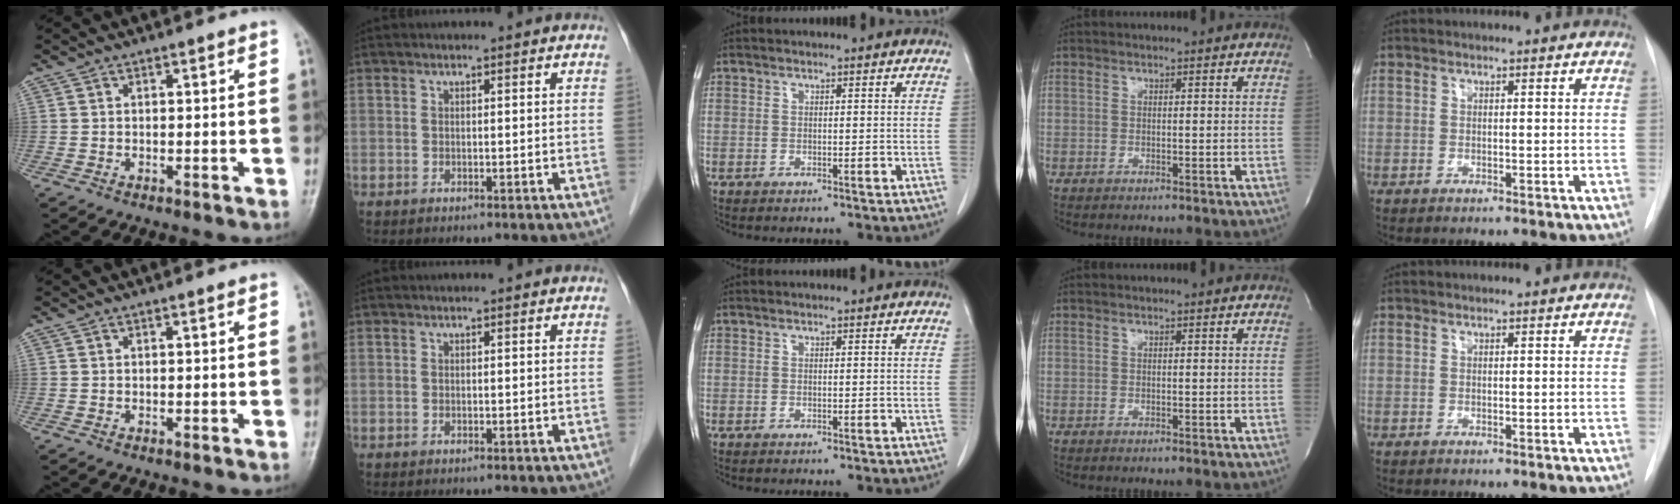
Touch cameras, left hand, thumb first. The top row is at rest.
{}